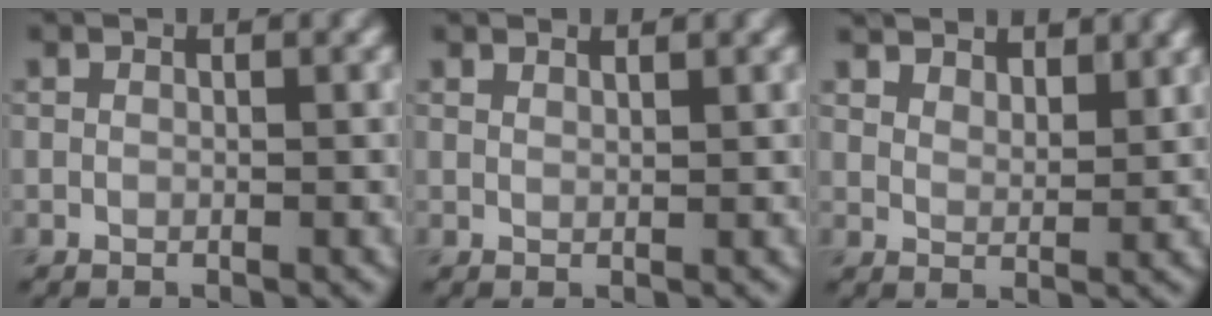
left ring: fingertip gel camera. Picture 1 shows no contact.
{"total": 0.9, "force": [0.9, 0.1, 0.2], "torque": [-0.002, -0.003, 0.012]}
{"total": 5.2, "force": [4.4, 1.9, 1.9], "torque": [-0.042, 0.001, 0.071]}